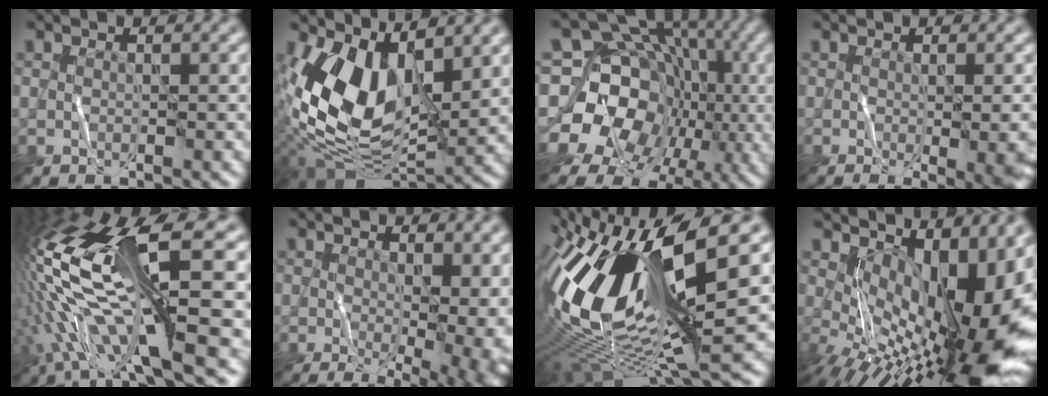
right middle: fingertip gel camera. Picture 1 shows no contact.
{"total": 11.0, "force": [2.2, 6.1, 8.9], "torque": [-0.191, -0.006, 0.048]}
{"total": 17.4, "force": [-3.9, 15.2, 7.4], "torque": [-0.141, 0.010, -0.076]}
{"total": 6.1, "force": [-1.1, 1.9, 5.7], "torque": [-0.040, 0.007, -0.001]}
{"total": 15.2, "force": [-0.5, 3.6, 14.8], "torque": [-0.321, 0.020, 0.020]}
{"total": 9.7, "force": [0.0, 4.3, 8.6], "torque": [-0.078, -0.005, 0.019]}
{"total": 15.5, "force": [3.0, 5.7, 14.1], "torque": [-0.292, 0.014, 0.067]}
{"total": 13.8, "force": [0.6, 6.5, 12.1], "torque": [-0.147, -0.015, 0.035]}